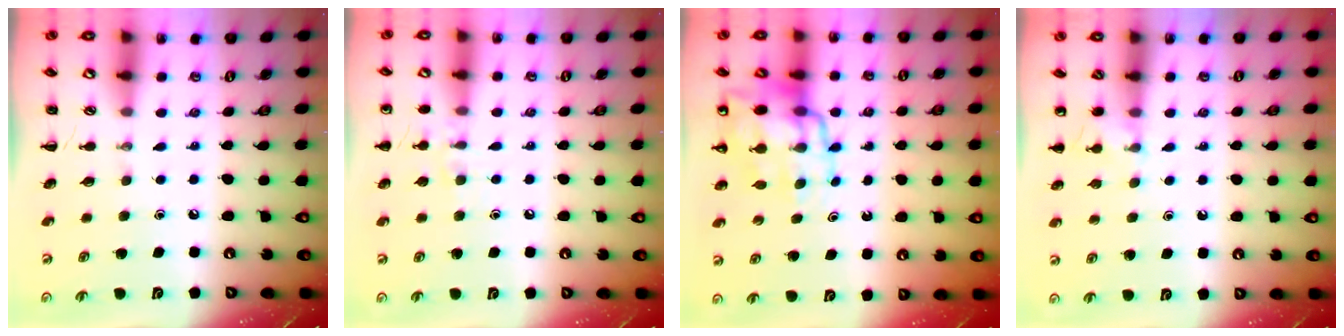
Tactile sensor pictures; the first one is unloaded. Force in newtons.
{"total": 7.7, "press": 7.4, "slide": 2.0}
{"total": 14.0, "press": 13.5, "slide": 3.7}
{"total": 5.5, "press": 5.2, "slide": 1.9}